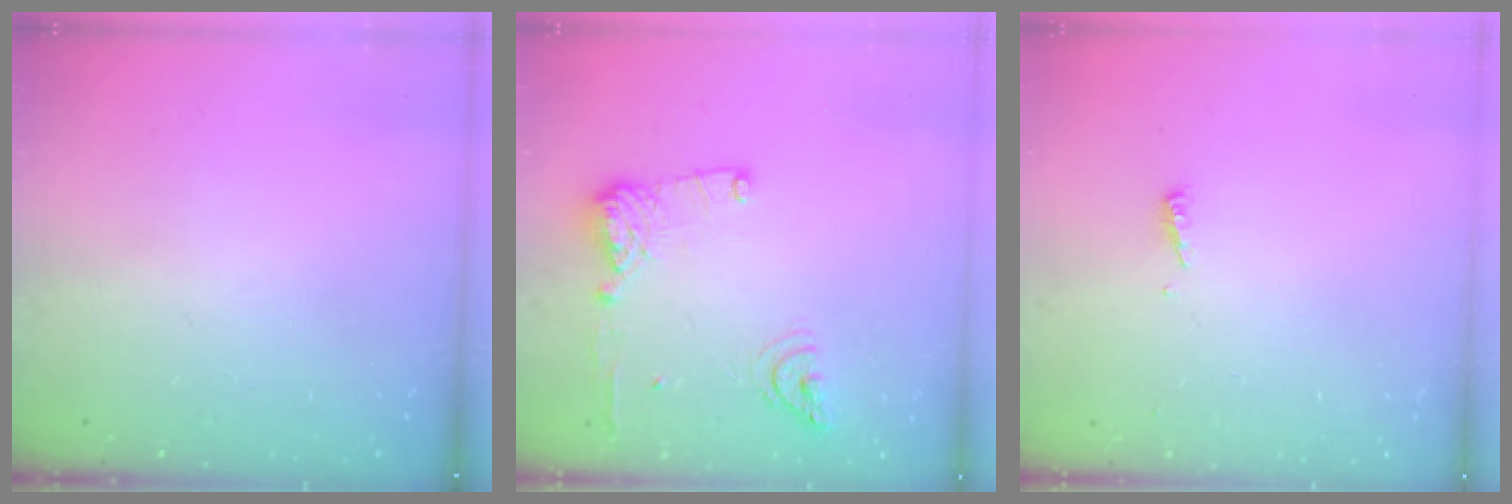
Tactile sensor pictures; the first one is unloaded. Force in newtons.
{"total": 12.7, "press": 12.4, "slide": 2.7}
{"total": 3.1, "press": 3.1, "slide": 0.3}